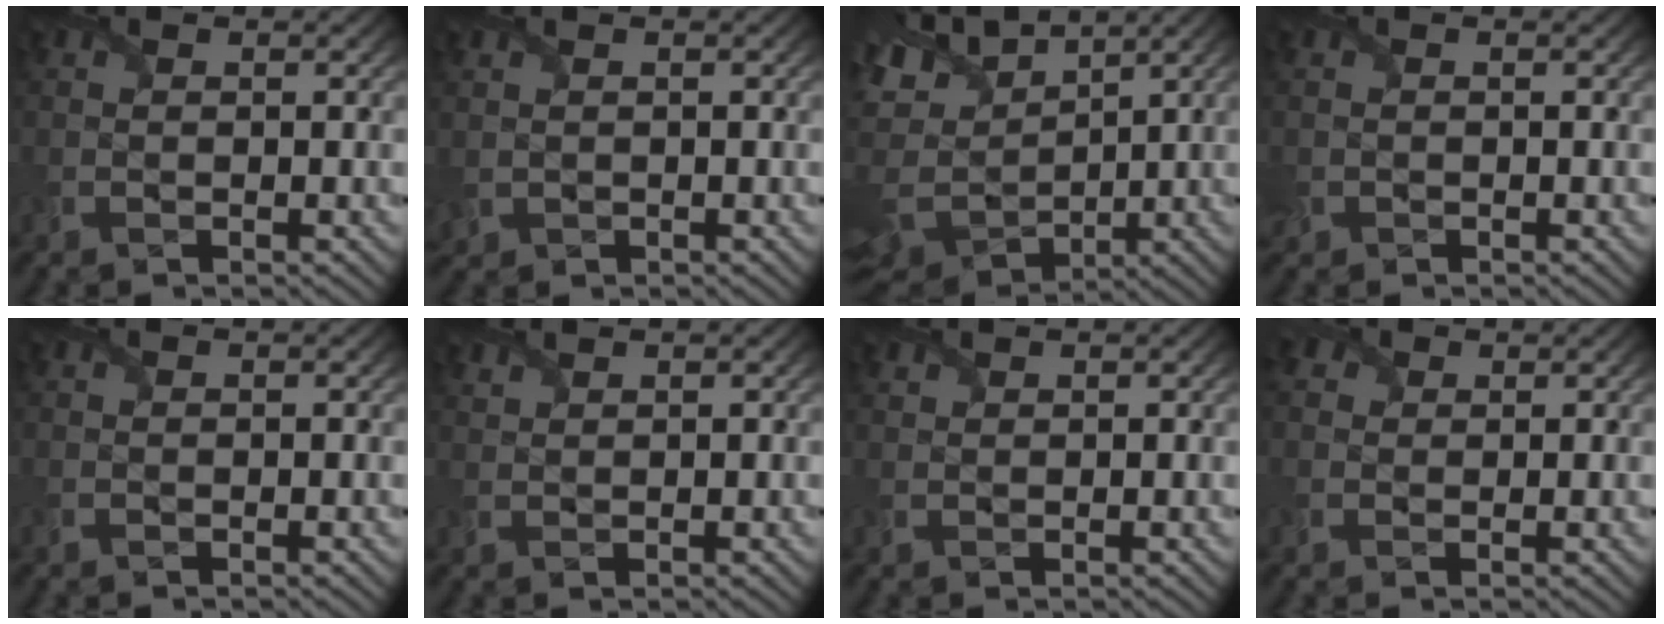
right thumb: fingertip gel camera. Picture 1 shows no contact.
{"total": 1.5, "force": [0.8, 1.2, 0.5], "torque": [-0.018, -0.001, 0.019]}
{"total": 14.2, "force": [3.7, 8.4, 10.8], "torque": [-0.259, 0.009, 0.086]}
{"total": 1.1, "force": [0.2, 1.0, 0.2], "torque": [-0.009, -0.001, 0.002]}
{"total": 0.0}
{"total": 1.3, "force": [1.2, 0.3, 0.3], "torque": [-0.012, 0.001, 0.030]}
{"total": 1.0, "force": [0.9, 0.3, 0.1], "torque": [-0.006, 0.002, 0.025]}
{"total": 2.8, "force": [1.4, 2.2, 1.0], "torque": [-0.030, 0.004, 0.022]}